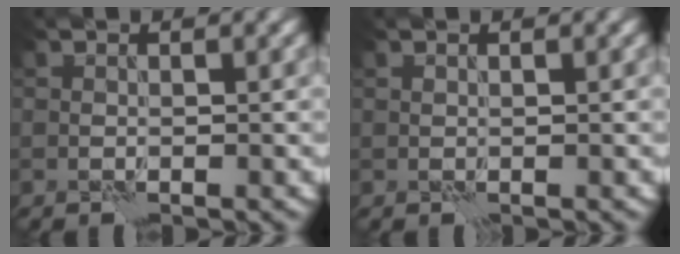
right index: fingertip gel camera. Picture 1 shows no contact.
{"total": 0.0}